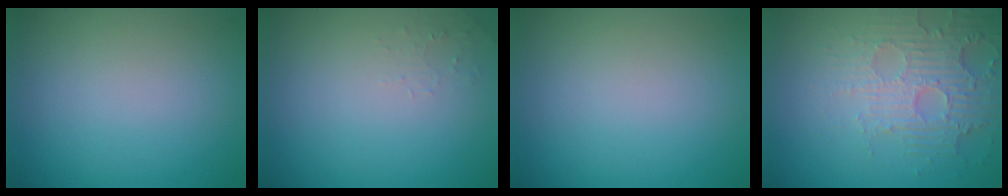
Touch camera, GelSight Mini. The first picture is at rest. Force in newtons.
{"total": 0.9, "press": 0.9, "slide": 0.2}
{"total": 0.0}
{"total": 4.3, "press": 3.8, "slide": 2.0}